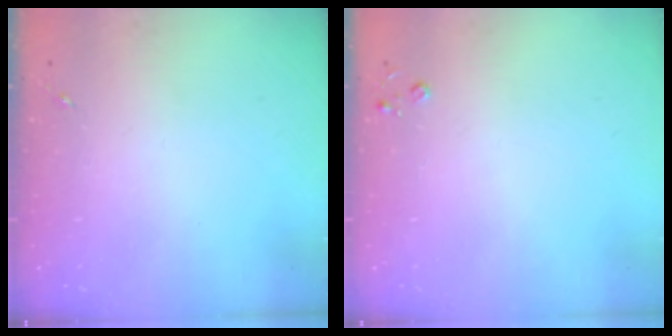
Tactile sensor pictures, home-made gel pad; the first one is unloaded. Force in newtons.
{"total": 2.6, "press": 2.6, "slide": 0.3}